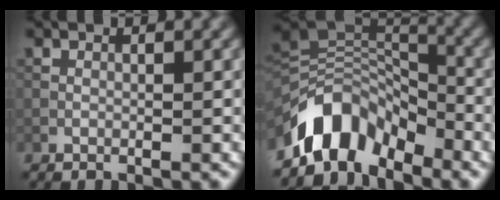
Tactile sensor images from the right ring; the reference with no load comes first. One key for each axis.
{"total": 7.8, "fx": -5.6, "fy": 4.0, "fz": 3.6, "tx": -0.043, "ty": 0.002, "tz": -0.114}